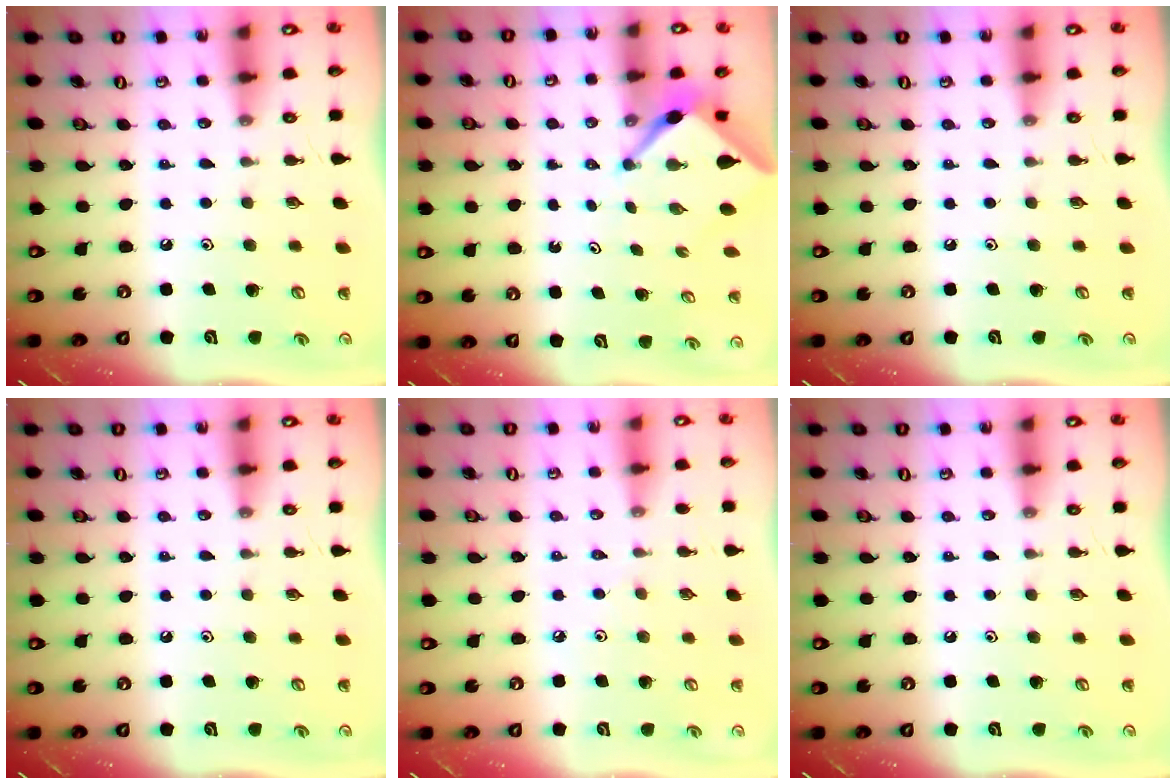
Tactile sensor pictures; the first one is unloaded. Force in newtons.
{"total": 2.9, "press": 2.9, "slide": 0.4}
{"total": 0.0}
{"total": 0.0}
{"total": 2.2, "press": 2.2, "slide": 0.5}
{"total": 0.0}